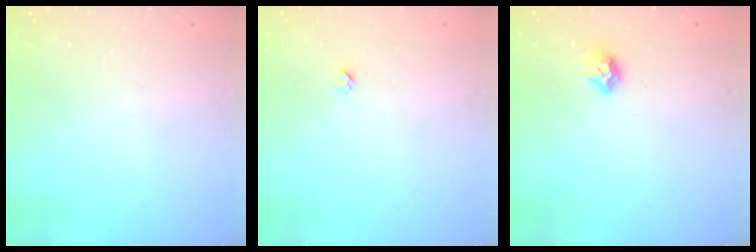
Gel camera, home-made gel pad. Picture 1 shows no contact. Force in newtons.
{"total": 1.9, "press": 1.9, "slide": 0.1}
{"total": 7.9, "press": 7.8, "slide": 1.0}